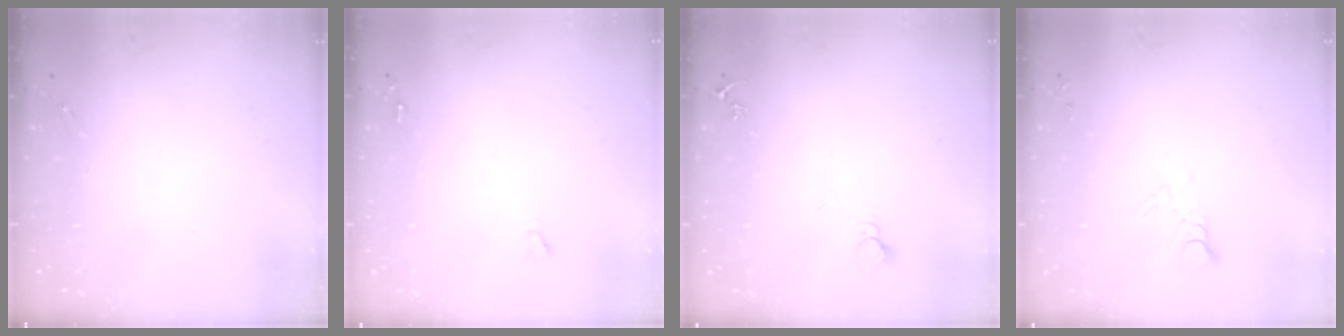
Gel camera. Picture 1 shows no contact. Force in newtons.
{"total": 1.6, "press": 1.6, "slide": 0.1}
{"total": 4.0, "press": 4.0, "slide": 0.4}
{"total": 3.2, "press": 3.2, "slide": 0.3}